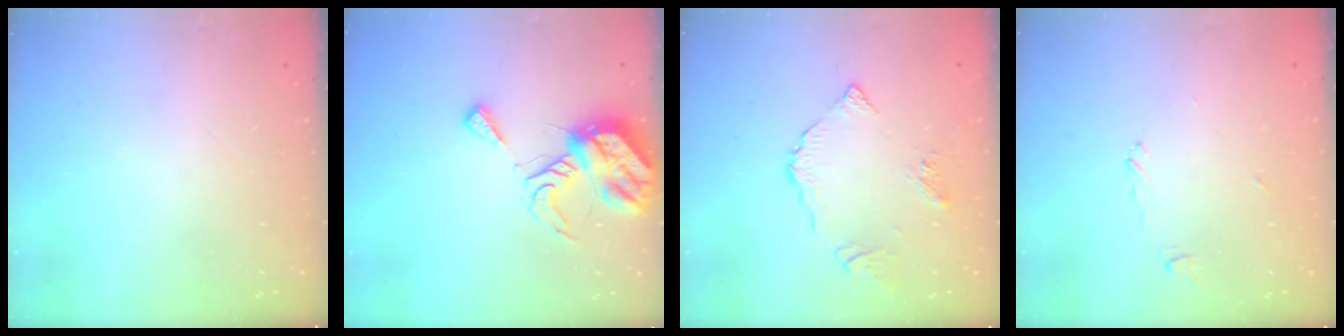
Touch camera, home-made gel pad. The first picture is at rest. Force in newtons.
{"total": 10.9, "press": 10.9, "slide": 1.2}
{"total": 6.1, "press": 6.1, "slide": 0.3}
{"total": 4.1, "press": 4.1, "slide": 0.1}